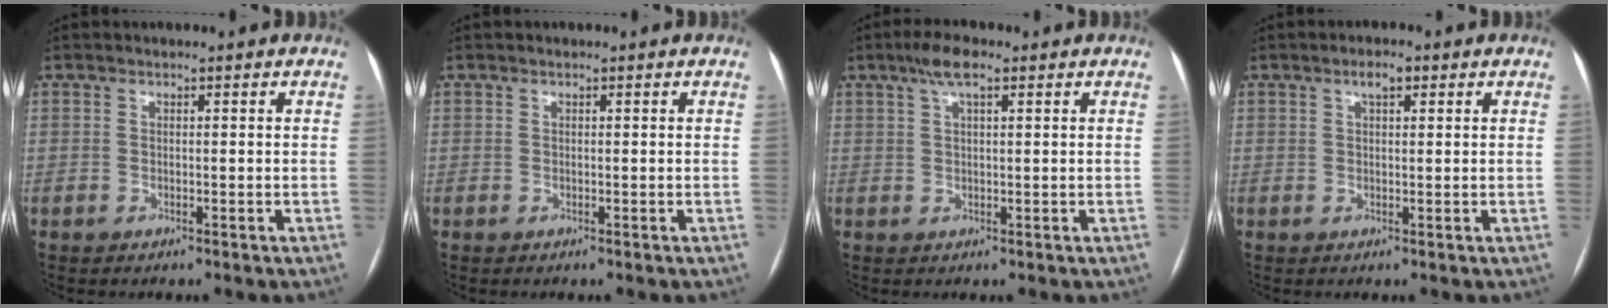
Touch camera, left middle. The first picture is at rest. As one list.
[{"total": 0.0}, {"total": 4.4, "force": [2.6, 1.0, 3.4], "torque": [-0.069, 0.017, 0.046]}, {"total": 2.3, "force": [1.2, 0.9, 1.8], "torque": [-0.033, 0.008, 0.020]}]